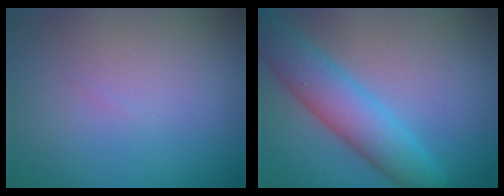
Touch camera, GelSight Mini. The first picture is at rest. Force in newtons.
{"total": 6.2, "press": 6.2, "slide": 0.1}